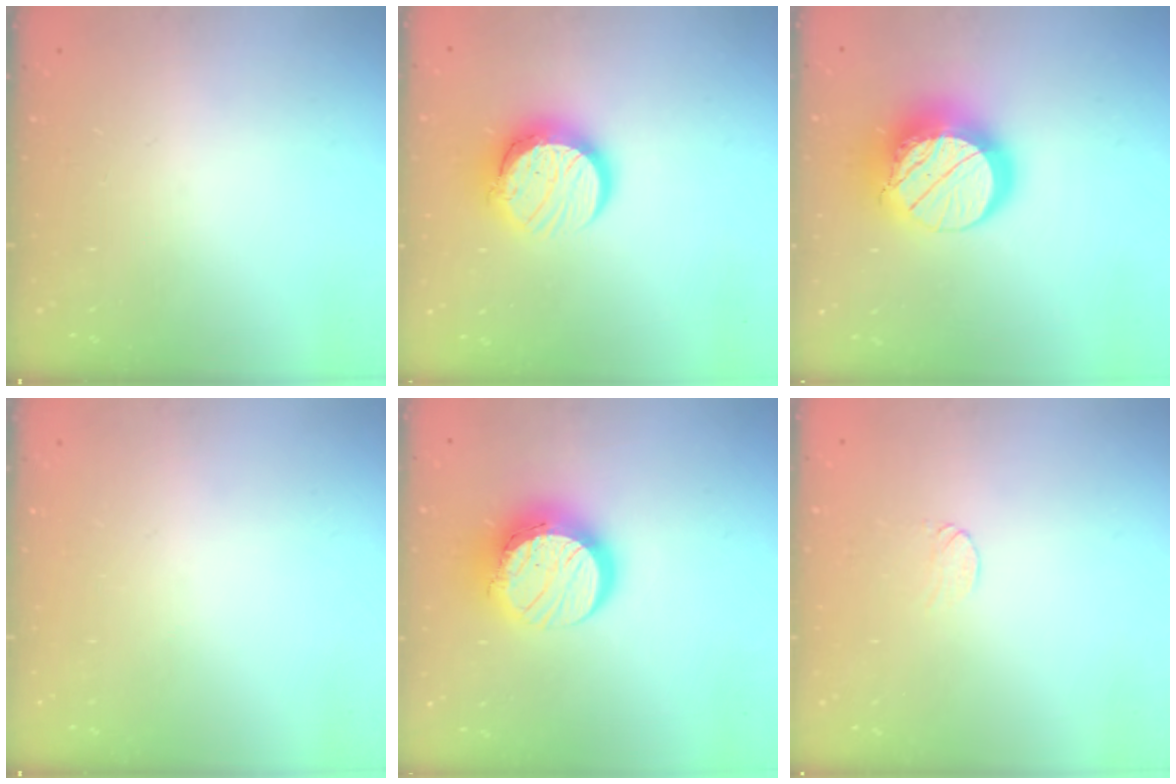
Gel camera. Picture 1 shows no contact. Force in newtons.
{"total": 12.4, "press": 12.3, "slide": 1.2}
{"total": 18.4, "press": 18.3, "slide": 1.5}
{"total": 0.0}
{"total": 15.1, "press": 15.0, "slide": 1.7}
{"total": 4.9, "press": 4.8, "slide": 0.4}